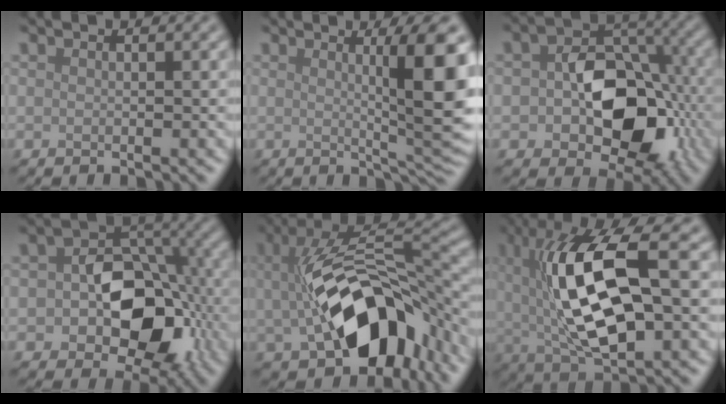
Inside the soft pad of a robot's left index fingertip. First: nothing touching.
{"total": 8.6, "force": [1.4, 1.6, 8.3], "torque": [-0.099, -0.002, 0.024]}
{"total": 9.3, "force": [-1.3, 6.2, 6.8], "torque": [-0.095, 0.002, -0.019]}
{"total": 9.5, "force": [-1.7, 6.4, 6.8], "torque": [-0.094, 0.001, -0.030]}
{"total": 12.8, "force": [-1.7, 6.8, 10.8], "torque": [-0.178, 0.000, -0.023]}
{"total": 12.5, "force": [2.0, 4.6, 11.5], "torque": [-0.215, 0.005, 0.036]}